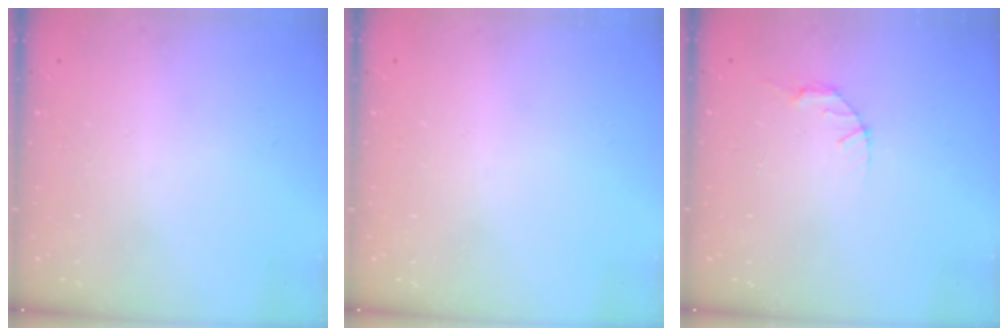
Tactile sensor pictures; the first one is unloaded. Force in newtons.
{"total": 0.0}
{"total": 2.8, "press": 2.8, "slide": 0.4}